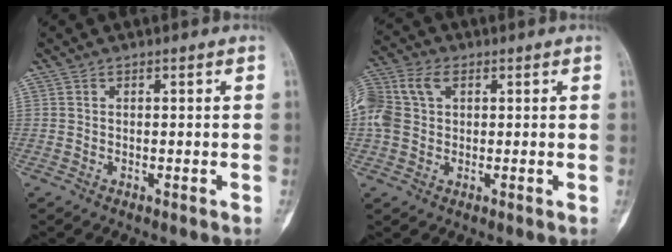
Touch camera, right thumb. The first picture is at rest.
{"total": 12.2, "force": [3.0, 8.6, 8.1], "torque": [-0.202, 0.030, 0.057]}